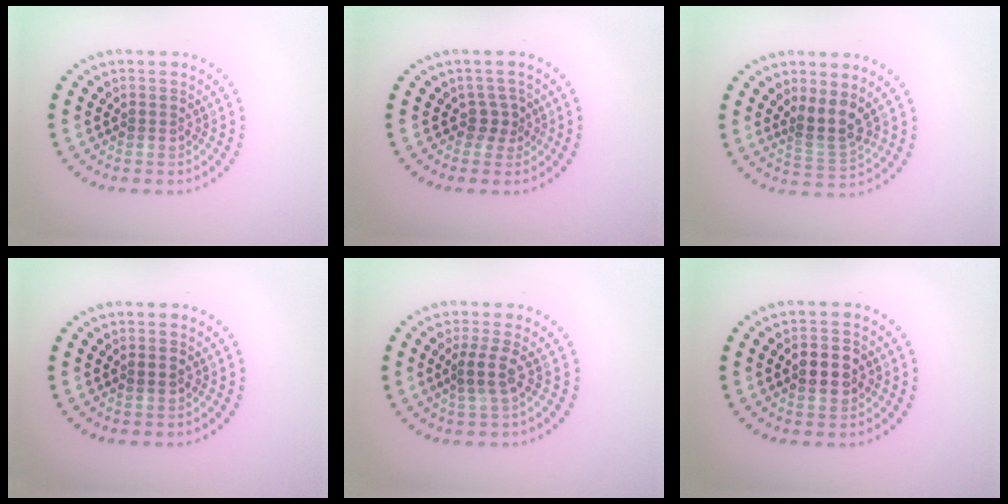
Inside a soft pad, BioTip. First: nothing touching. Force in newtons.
{"total": 1.6, "press": 1.0, "slide": 1.3}
{"total": 2.8, "press": 2.2, "slide": 1.8}
{"total": 0.8, "press": 0.8, "slide": 0.1}
{"total": 2.2, "press": 1.6, "slide": 1.4}
{"total": 2.8, "press": 2.8, "slide": 0.2}